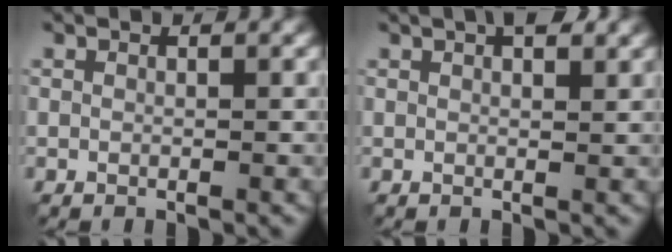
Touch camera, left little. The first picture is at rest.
{"total": 2.4, "force": [1.5, 0.7, 1.7], "torque": [-0.022, 0.002, 0.019]}